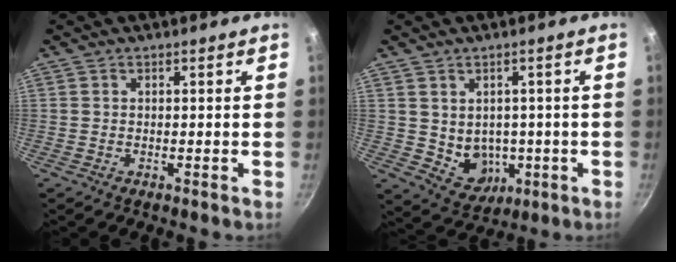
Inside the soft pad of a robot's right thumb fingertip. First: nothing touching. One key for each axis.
{"total": 7.4, "fx": -0.4, "fy": 6.1, "fz": 4.1, "tx": -0.039, "ty": -0.005, "tz": 0.012}